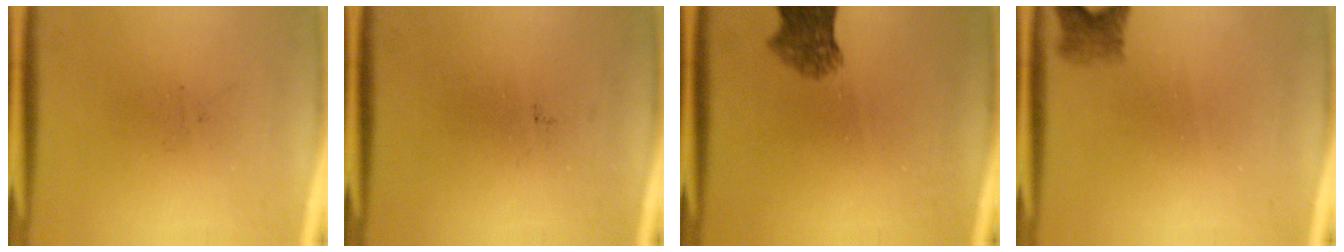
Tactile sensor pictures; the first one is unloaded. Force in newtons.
{"total": 0.0}
{"total": 5.3}
{"total": 2.4}